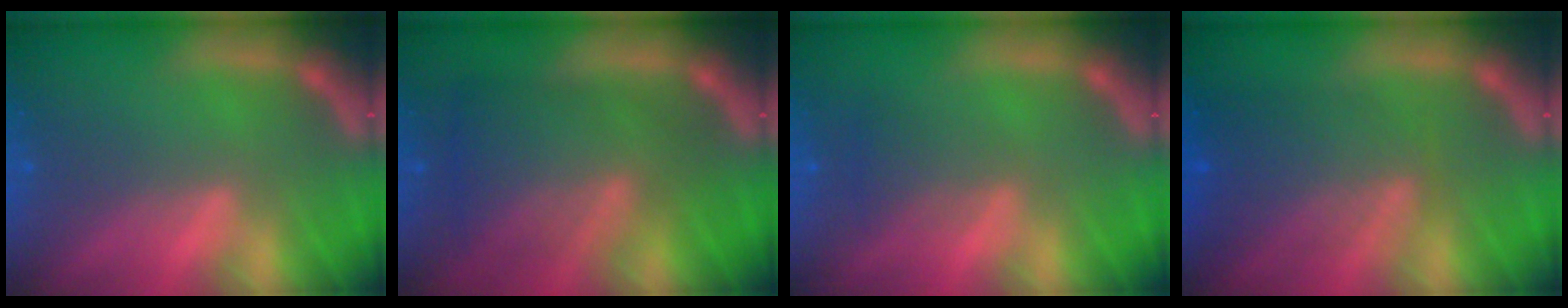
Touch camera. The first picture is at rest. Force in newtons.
{"total": 7.6}
{"total": 2.0}
{"total": 6.1}